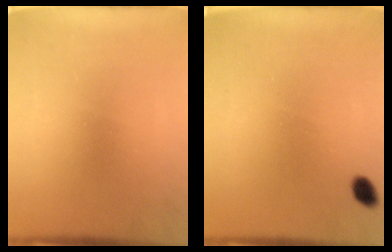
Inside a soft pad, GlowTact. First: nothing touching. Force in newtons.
{"total": 2.0}